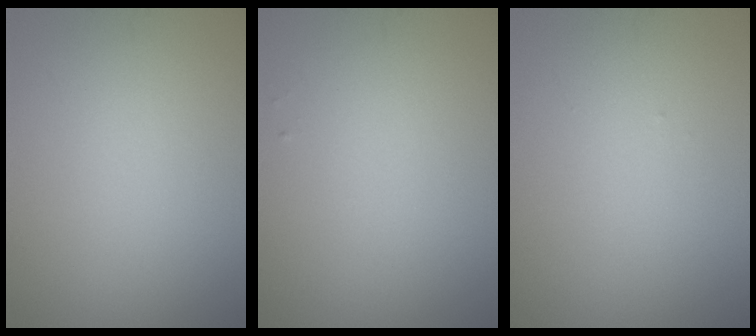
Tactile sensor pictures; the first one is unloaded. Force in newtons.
{"total": 0.0}
{"total": 0.0}